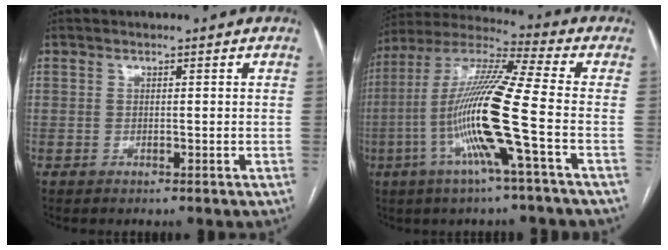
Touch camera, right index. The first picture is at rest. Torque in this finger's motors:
{"motor_torque": [2.14, 0.00, 1.05, 0.21]}